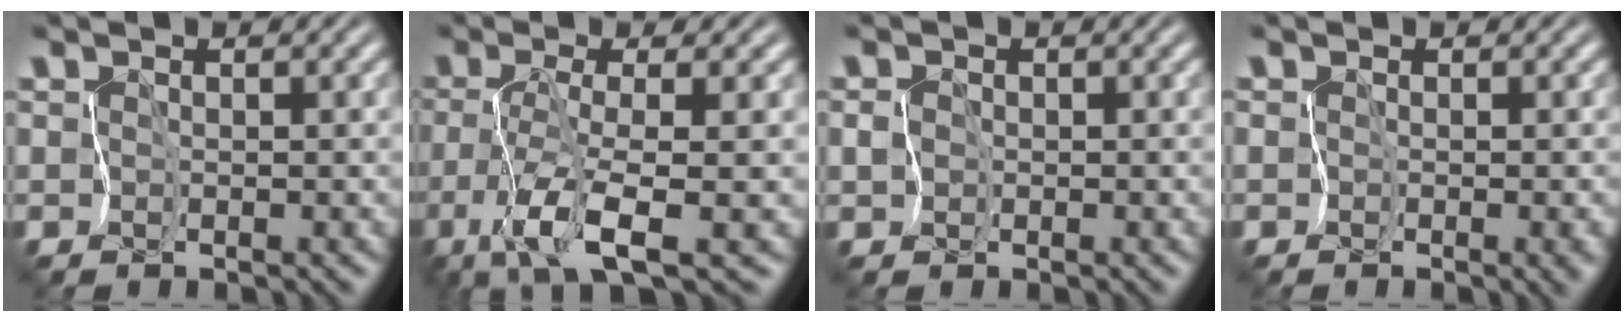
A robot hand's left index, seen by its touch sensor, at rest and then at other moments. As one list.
[{"total": 5.4, "force": [-2.1, 0.3, 5.0], "torque": [-0.103, -0.007, -0.039]}, {"total": 2.0, "force": [0.2, 1.9, 0.7], "torque": [0.004, 0.021, -0.023]}, {"total": 1.5, "force": [-0.6, 0.7, 1.2], "torque": [-0.012, -0.010, -0.010]}]